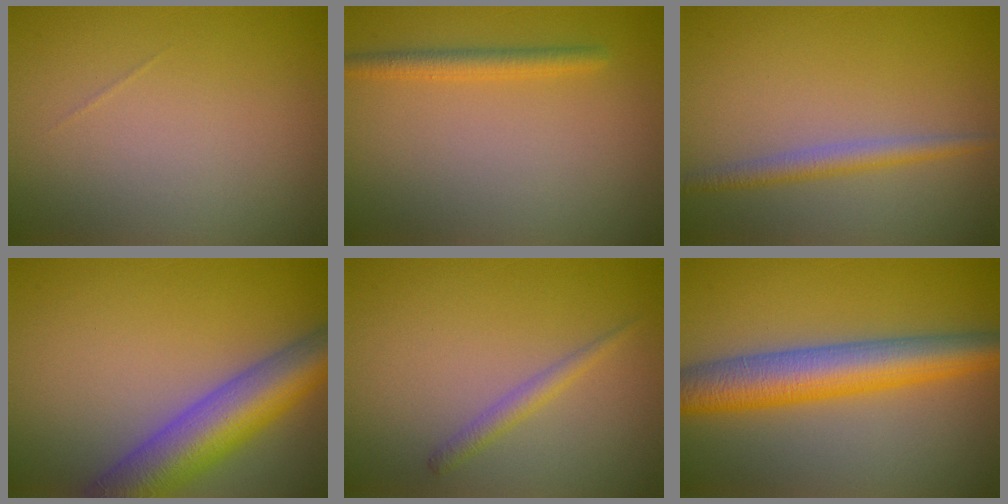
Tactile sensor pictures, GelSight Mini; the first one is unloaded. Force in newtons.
{"total": 2.0, "press": 2.0, "slide": 0.1}
{"total": 2.1, "press": 2.1, "slide": 0.0}
{"total": 8.9, "press": 8.9, "slide": 0.4}
{"total": 1.4, "press": 1.4, "slide": 0.1}
{"total": 7.2, "press": 7.2, "slide": 0.1}